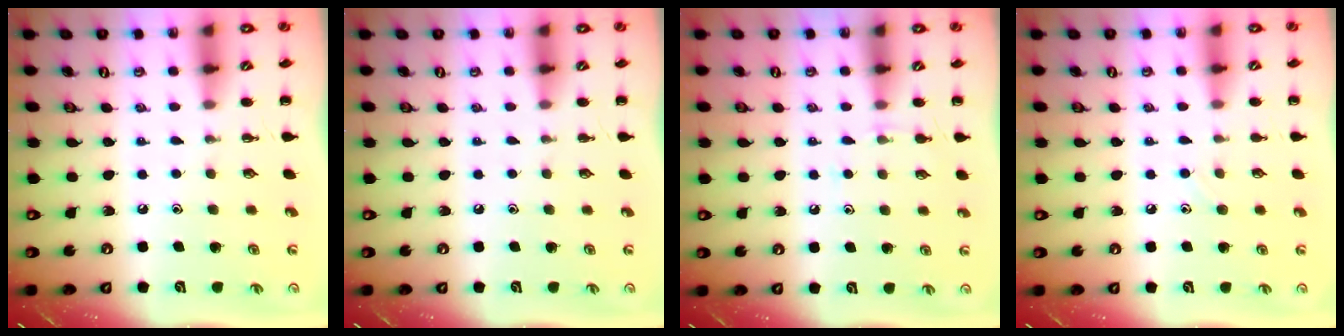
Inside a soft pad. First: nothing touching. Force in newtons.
{"total": 0.0}
{"total": 5.2, "press": 4.8, "slide": 1.8}
{"total": 4.9, "press": 4.6, "slide": 1.7}